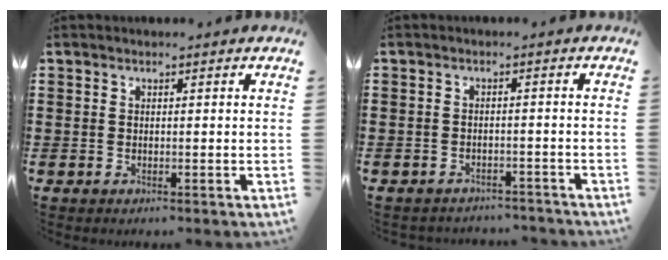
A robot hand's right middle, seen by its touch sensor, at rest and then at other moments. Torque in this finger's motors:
{"motor_torque": [0.16, -0.06, 0.00, -0.01]}